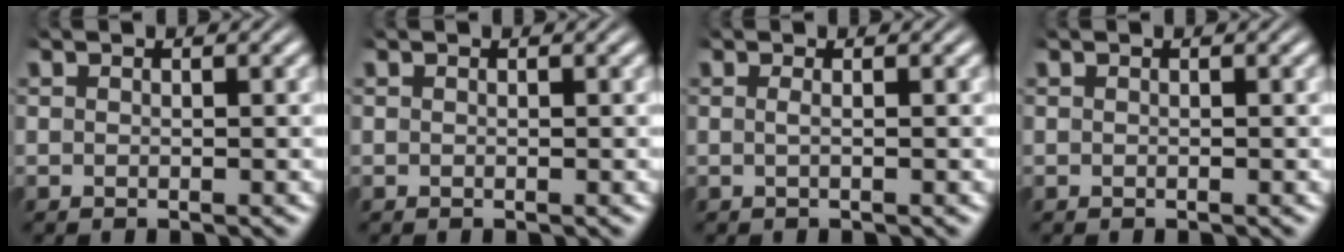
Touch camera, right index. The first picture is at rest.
{"total": 0.0}
{"total": 0.7, "force": [-0.1, -0.3, 0.6], "torque": [-0.014, -0.003, -0.001]}
{"total": 0.0}